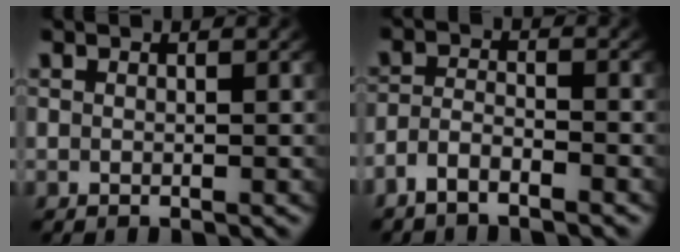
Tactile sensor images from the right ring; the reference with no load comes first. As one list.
[{"total": 2.8, "force": [-2.2, 1.2, 1.2], "torque": [-0.027, -0.006, -0.043]}]